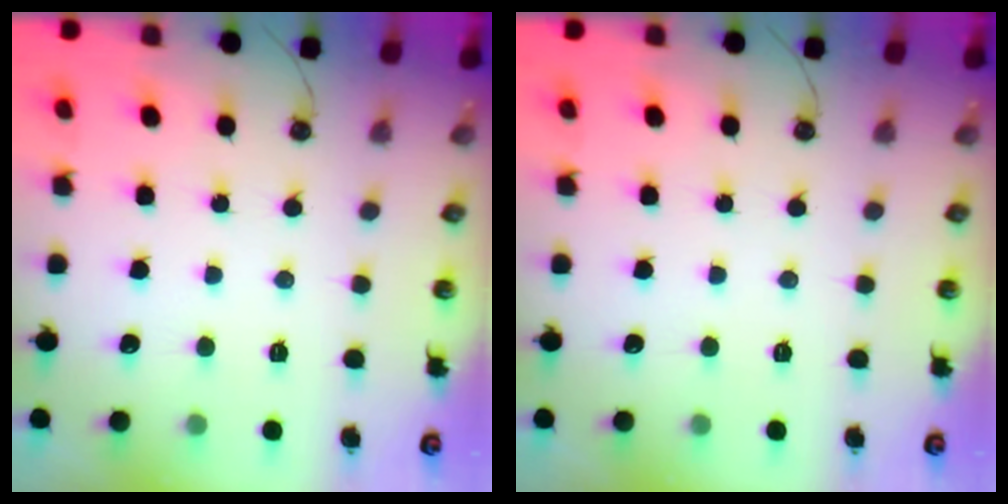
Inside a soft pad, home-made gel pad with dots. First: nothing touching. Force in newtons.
{"total": 0.0}